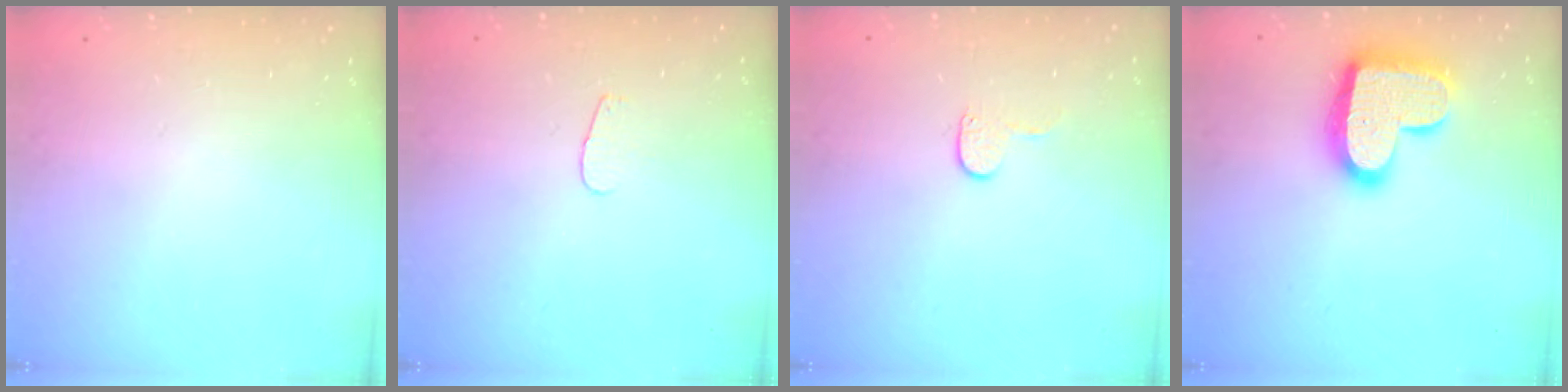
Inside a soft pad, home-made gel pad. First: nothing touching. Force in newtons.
{"total": 2.8, "press": 2.8, "slide": 0.2}
{"total": 3.8, "press": 3.8, "slide": 0.4}
{"total": 17.7, "press": 17.7, "slide": 1.2}